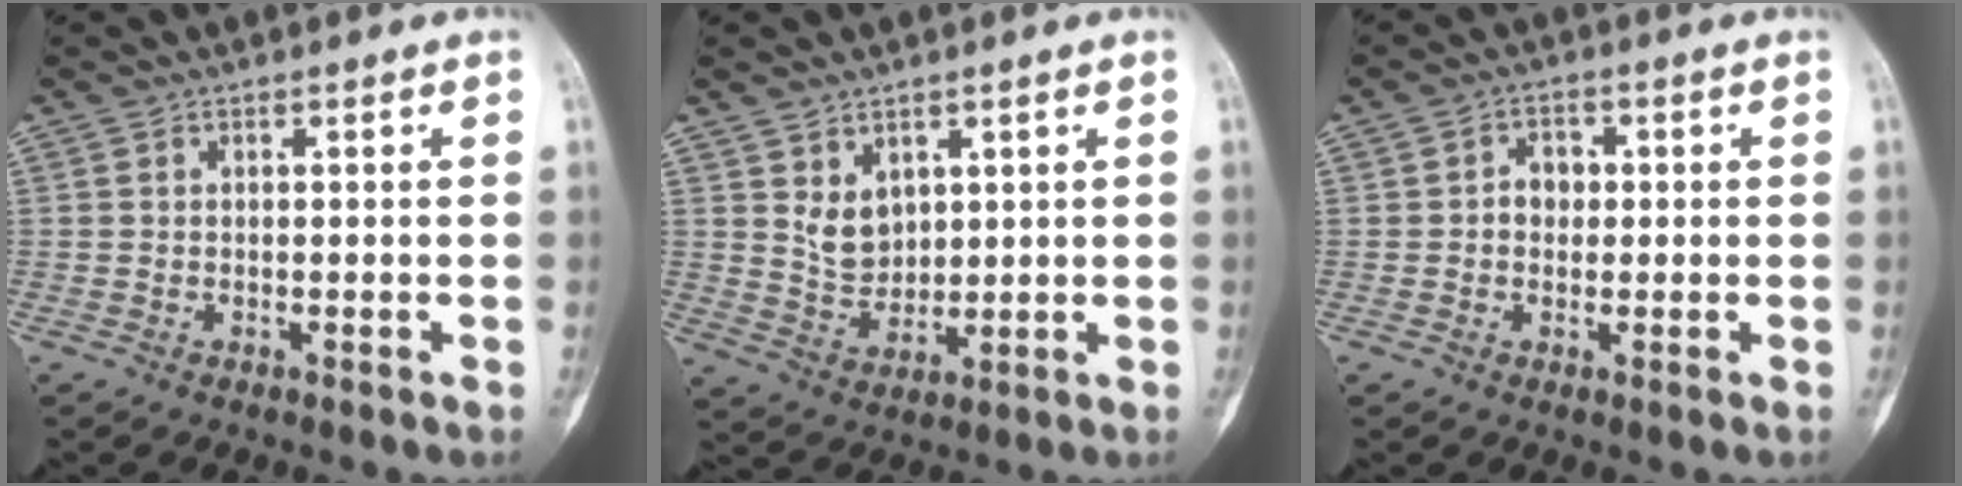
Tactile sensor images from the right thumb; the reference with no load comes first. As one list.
[{"total": 5.7, "force": [2.4, 4.2, 3.0], "torque": [-0.035, -0.026, 0.058]}, {"total": 3.5, "force": [0.1, 2.9, 2.0], "torque": [-0.013, 0.011, -0.003]}]